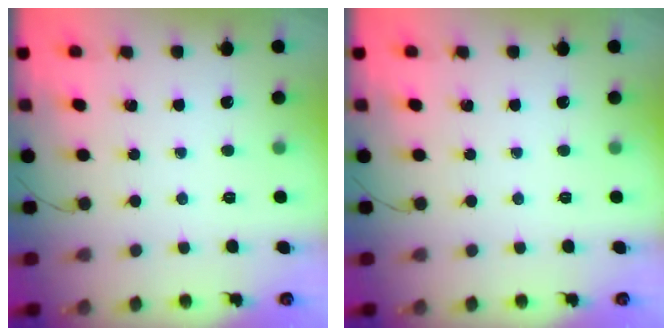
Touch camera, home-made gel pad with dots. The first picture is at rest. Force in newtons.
{"total": 0.0}